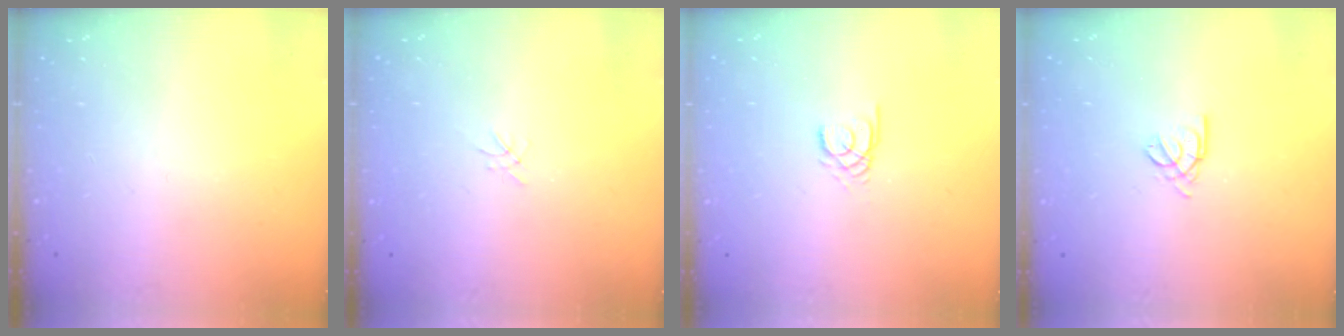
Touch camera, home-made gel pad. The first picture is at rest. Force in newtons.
{"total": 0.0}
{"total": 2.4, "press": 2.4, "slide": 0.1}
{"total": 2.5, "press": 2.5, "slide": 0.5}